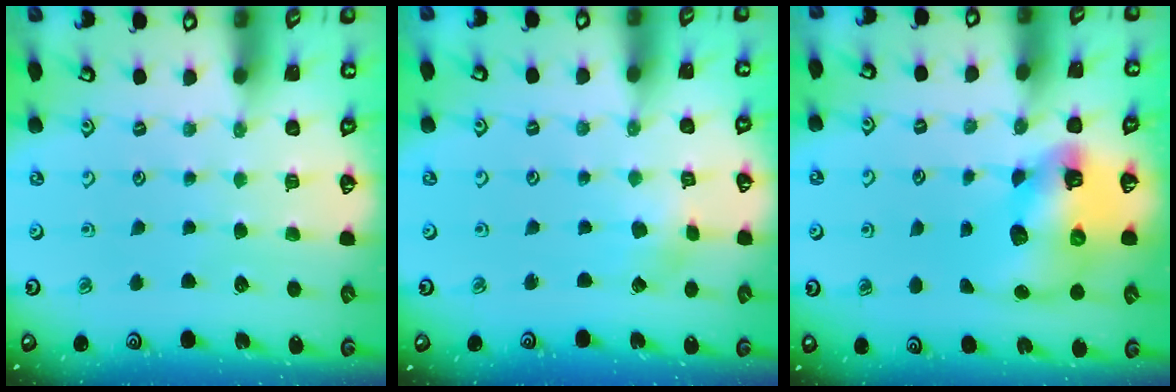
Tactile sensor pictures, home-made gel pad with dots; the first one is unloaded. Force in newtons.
{"total": 1.8, "press": 1.8, "slide": 0.2}
{"total": 12.8, "press": 12.7, "slide": 1.8}